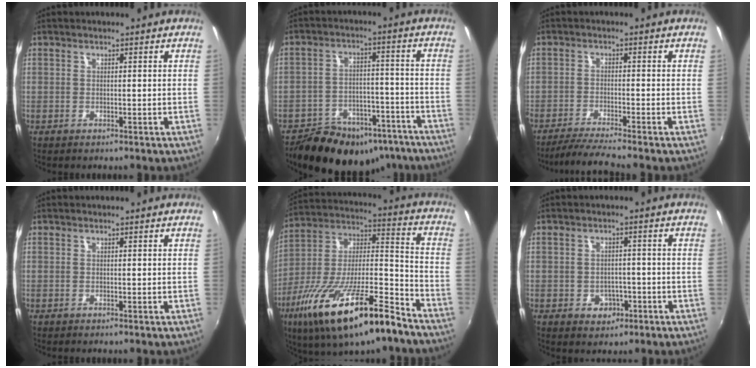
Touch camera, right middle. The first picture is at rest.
{"total": 21.5, "force": [-16.4, 10.8, 8.9], "torque": [-0.171, 0.027, -0.207]}
{"total": 6.7, "force": [-6.0, -0.9, 2.8], "torque": [-0.074, -0.018, -0.106]}
{"total": 0.0}
{"total": 24.7, "force": [-14.9, 6.7, 18.5], "torque": [-0.331, -0.033, -0.256]}
{"total": 5.2, "force": [-2.0, 4.1, 2.5], "torque": [-0.049, 0.004, -0.019]}